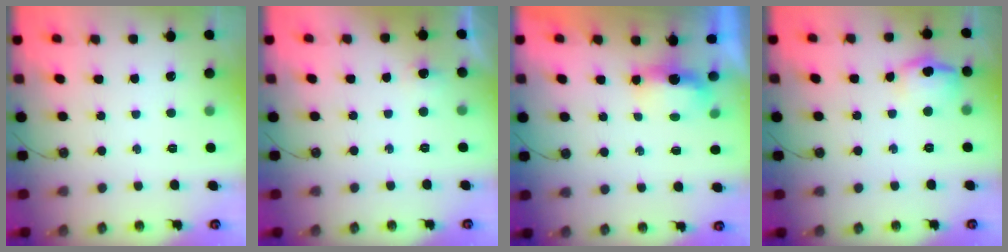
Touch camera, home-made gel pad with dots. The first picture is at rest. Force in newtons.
{"total": 4.4, "press": 4.2, "slide": 1.2}
{"total": 5.0, "press": 4.9, "slide": 0.6}
{"total": 10.2, "press": 10.1, "slide": 1.4}